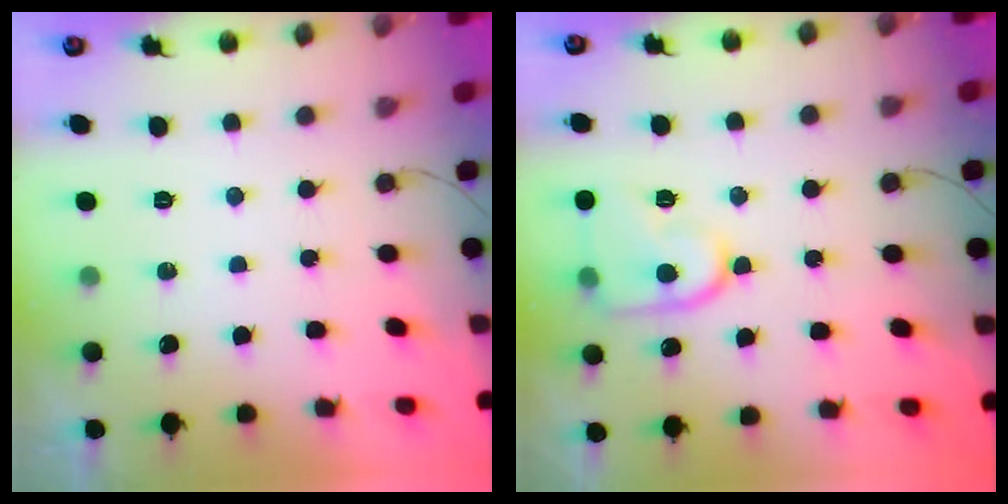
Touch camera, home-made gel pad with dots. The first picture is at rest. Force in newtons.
{"total": 13.1, "press": 13.1, "slide": 1.3}